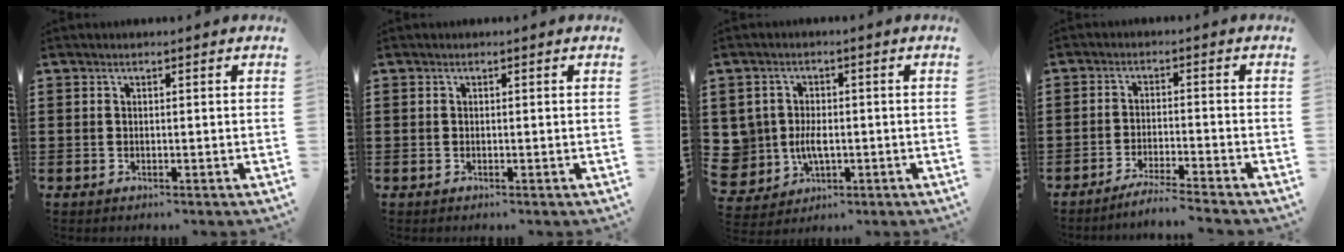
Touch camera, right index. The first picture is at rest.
{"total": 0.0}
{"total": 5.0, "force": [-0.6, 4.2, 2.6], "torque": [-0.081, 0.004, -0.015]}
{"total": 3.5, "force": [-3.3, -0.5, 1.1], "torque": [-0.019, -0.003, -0.065]}